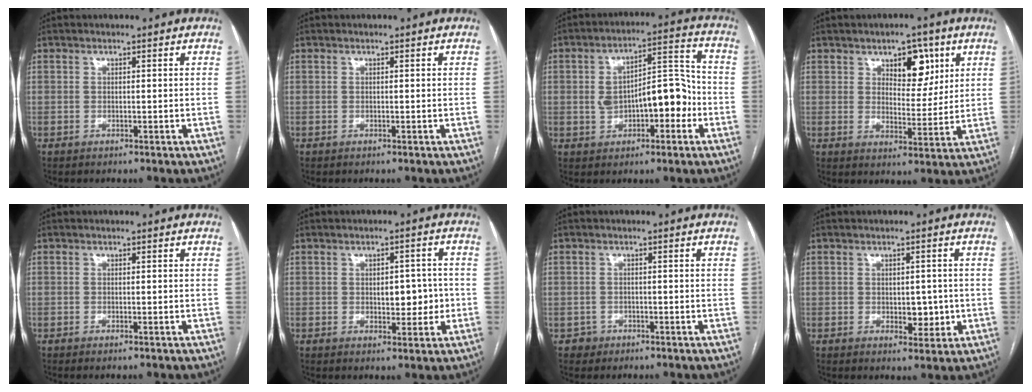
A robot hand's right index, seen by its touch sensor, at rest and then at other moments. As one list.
[{"total": 0.0}, {"total": 11.3, "force": [-1.9, 4.8, 10.1], "torque": [-0.163, 0.039, -0.019]}, {"total": 7.4, "force": [3.7, 3.8, 5.3], "torque": [-0.071, 0.005, 0.059]}, {"total": 0.7, "force": [-0.5, -0.1, 0.5], "torque": [-0.012, -0.003, -0.007]}, {"total": 4.8, "force": [-0.3, 2.6, 4.0], "torque": [-0.046, 0.011, 0.002]}, {"total": 2.0, "force": [-1.0, 1.7, -0.3], "torque": [0.008, 0.011, -0.018]}, {"total": 3.8, "force": [-0.4, 2.3, 3.0], "torque": [-0.031, 0.000, 0.001]}]